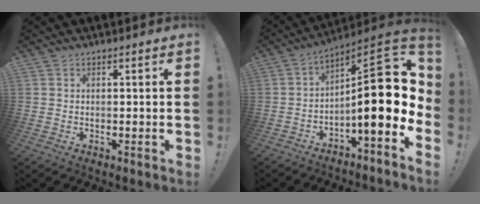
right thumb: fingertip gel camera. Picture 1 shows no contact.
{"total": 20.0, "force": [-0.1, 6.3, 19.0], "torque": [-0.264, -0.004, 0.002]}